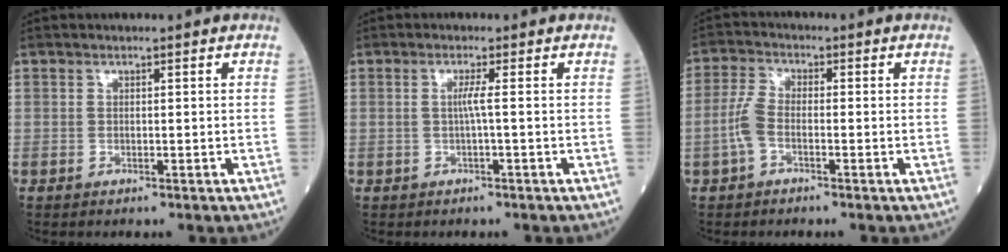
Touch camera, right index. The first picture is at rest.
{"total": 1.5, "force": [-0.1, -0.5, 1.4], "torque": [-0.028, 0.002, -0.004]}
{"total": 3.9, "force": [-1.4, 1.8, 3.1], "torque": [-0.079, 0.006, -0.036]}